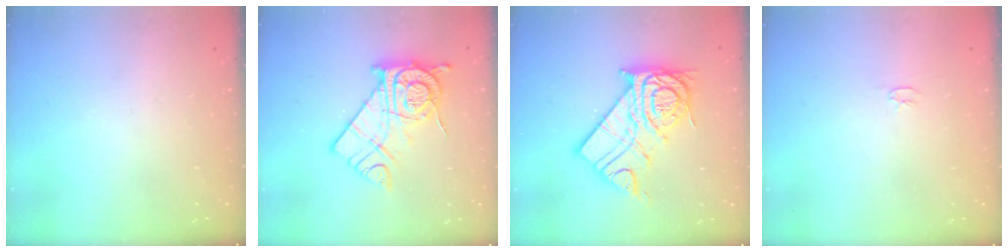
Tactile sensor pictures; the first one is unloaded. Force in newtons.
{"total": 14.0, "press": 13.9, "slide": 1.3}
{"total": 20.0, "press": 19.9, "slide": 1.9}
{"total": 2.5, "press": 2.5, "slide": 0.3}